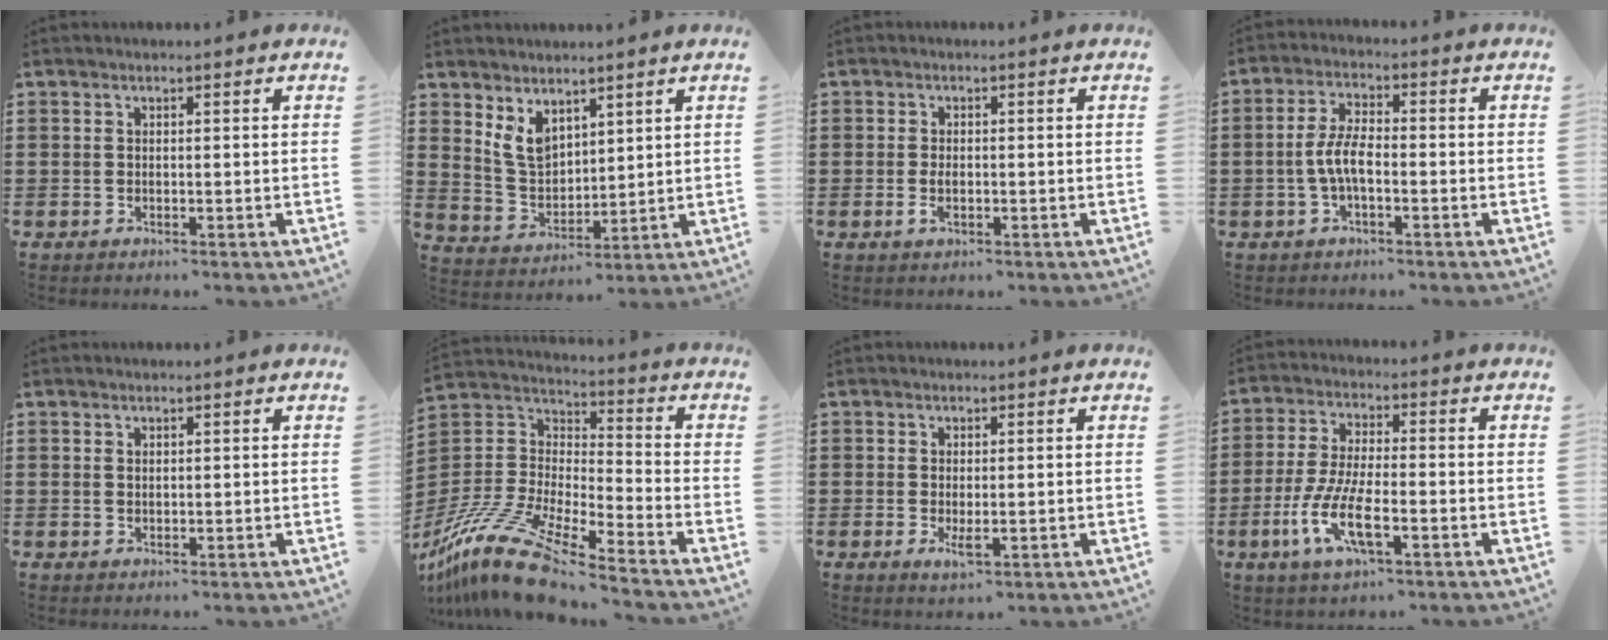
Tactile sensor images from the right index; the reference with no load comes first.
{"total": 6.0, "force": [3.7, 3.5, 3.2], "torque": [-0.083, -0.005, 0.068]}
{"total": 2.0, "force": [-0.4, 0.9, 1.7], "torque": [-0.049, -0.009, -0.010]}
{"total": 5.4, "force": [-1.2, 2.0, 4.9], "torque": [-0.120, -0.004, -0.033]}
{"total": 0.7, "force": [0.5, 0.5, 0.3], "torque": [-0.008, 0.002, 0.009]}
{"total": 15.3, "force": [-12.7, 2.4, 8.2], "torque": [-0.192, 0.022, -0.252]}
{"total": 2.3, "force": [-0.3, 0.6, 2.2], "torque": [-0.044, -0.006, -0.005]}
{"total": 8.9, "force": [-3.8, 2.5, 7.6], "torque": [-0.177, -0.015, -0.077]}